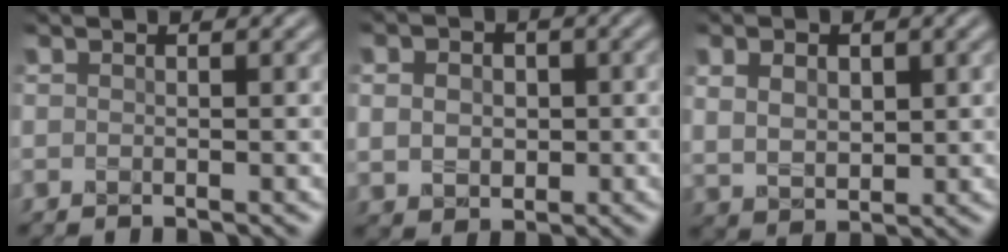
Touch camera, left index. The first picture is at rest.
{"total": 3.0, "force": [0.4, 2.5, 1.6], "torque": [-0.032, 0.009, -0.001]}
{"total": 3.4, "force": [1.3, 2.3, 2.1], "torque": [-0.041, 0.002, 0.027]}